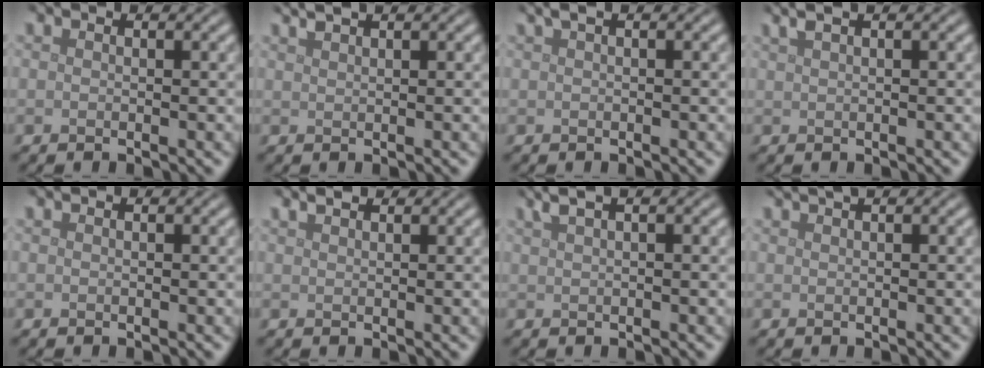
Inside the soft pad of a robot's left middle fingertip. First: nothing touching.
{"total": 2.1, "force": [1.6, 0.6, 1.2], "torque": [-0.009, 0.006, 0.020]}
{"total": 1.6, "force": [0.8, 0.4, 1.4], "torque": [-0.023, 0.008, 0.010]}
{"total": 3.4, "force": [2.0, 1.4, 2.3], "torque": [-0.025, 0.021, 0.010]}
{"total": 0.0}
{"total": 1.0, "force": [0.9, 0.2, 0.3], "torque": [-0.007, 0.001, 0.013]}
{"total": 3.5, "force": [2.1, 1.3, 2.5], "torque": [-0.033, 0.018, 0.018]}
{"total": 1.6, "force": [1.1, 0.4, 1.0], "torque": [-0.011, 0.004, 0.012]}